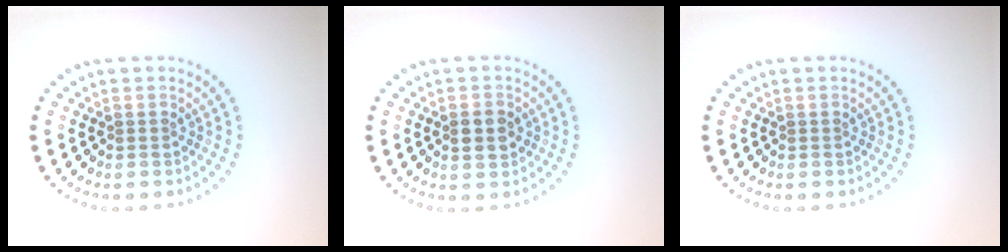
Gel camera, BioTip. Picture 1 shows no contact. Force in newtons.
{"total": 2.6, "press": 2.6, "slide": 0.0}
{"total": 0.0}